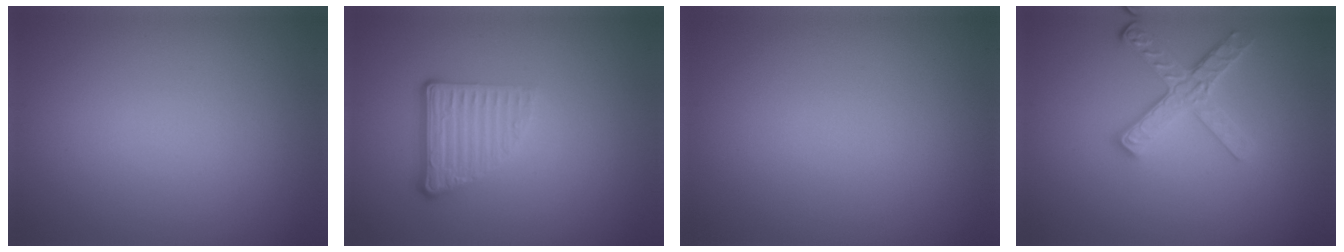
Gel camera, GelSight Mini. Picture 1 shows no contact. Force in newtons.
{"total": 3.7, "press": 2.6, "slide": 2.7}
{"total": 0.0}
{"total": 3.7, "press": 3.2, "slide": 1.7}